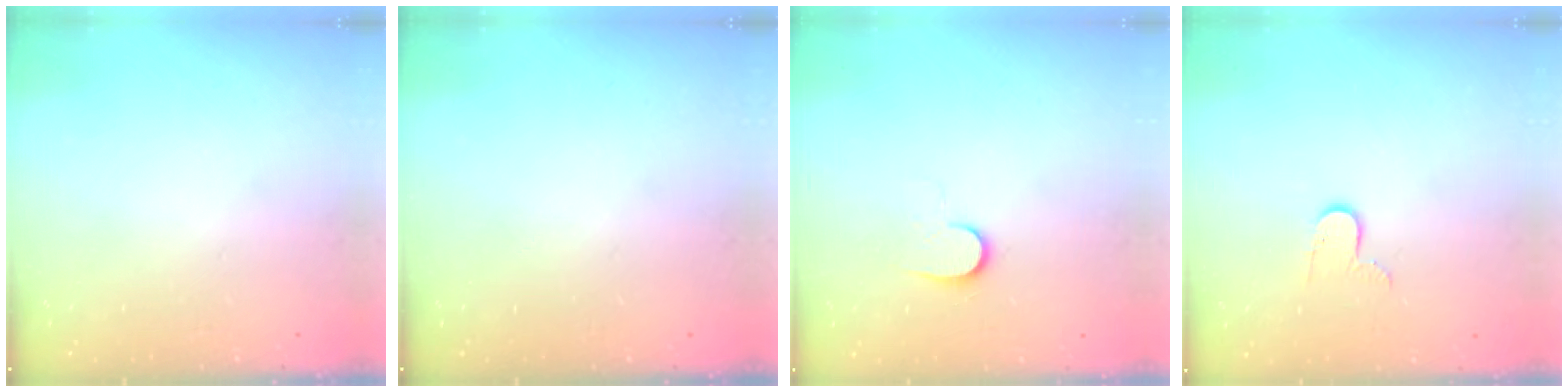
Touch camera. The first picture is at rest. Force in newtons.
{"total": 0.0}
{"total": 6.4, "press": 6.3, "slide": 0.7}
{"total": 6.3, "press": 6.3, "slide": 0.5}